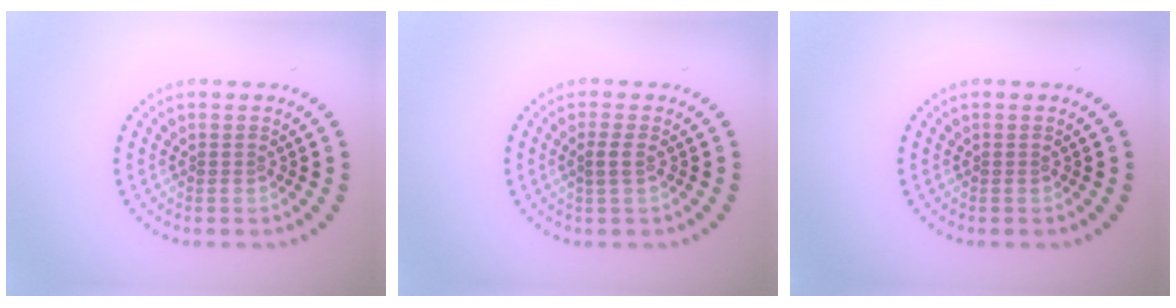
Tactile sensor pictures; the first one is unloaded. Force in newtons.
{"total": 1.2, "press": 1.1, "slide": 0.5}
{"total": 0.0}